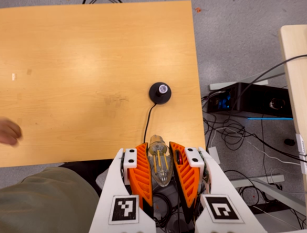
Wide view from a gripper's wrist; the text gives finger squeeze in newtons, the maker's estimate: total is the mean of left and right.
{"total": 22.2, "left": 24.4, "right": 19.9}